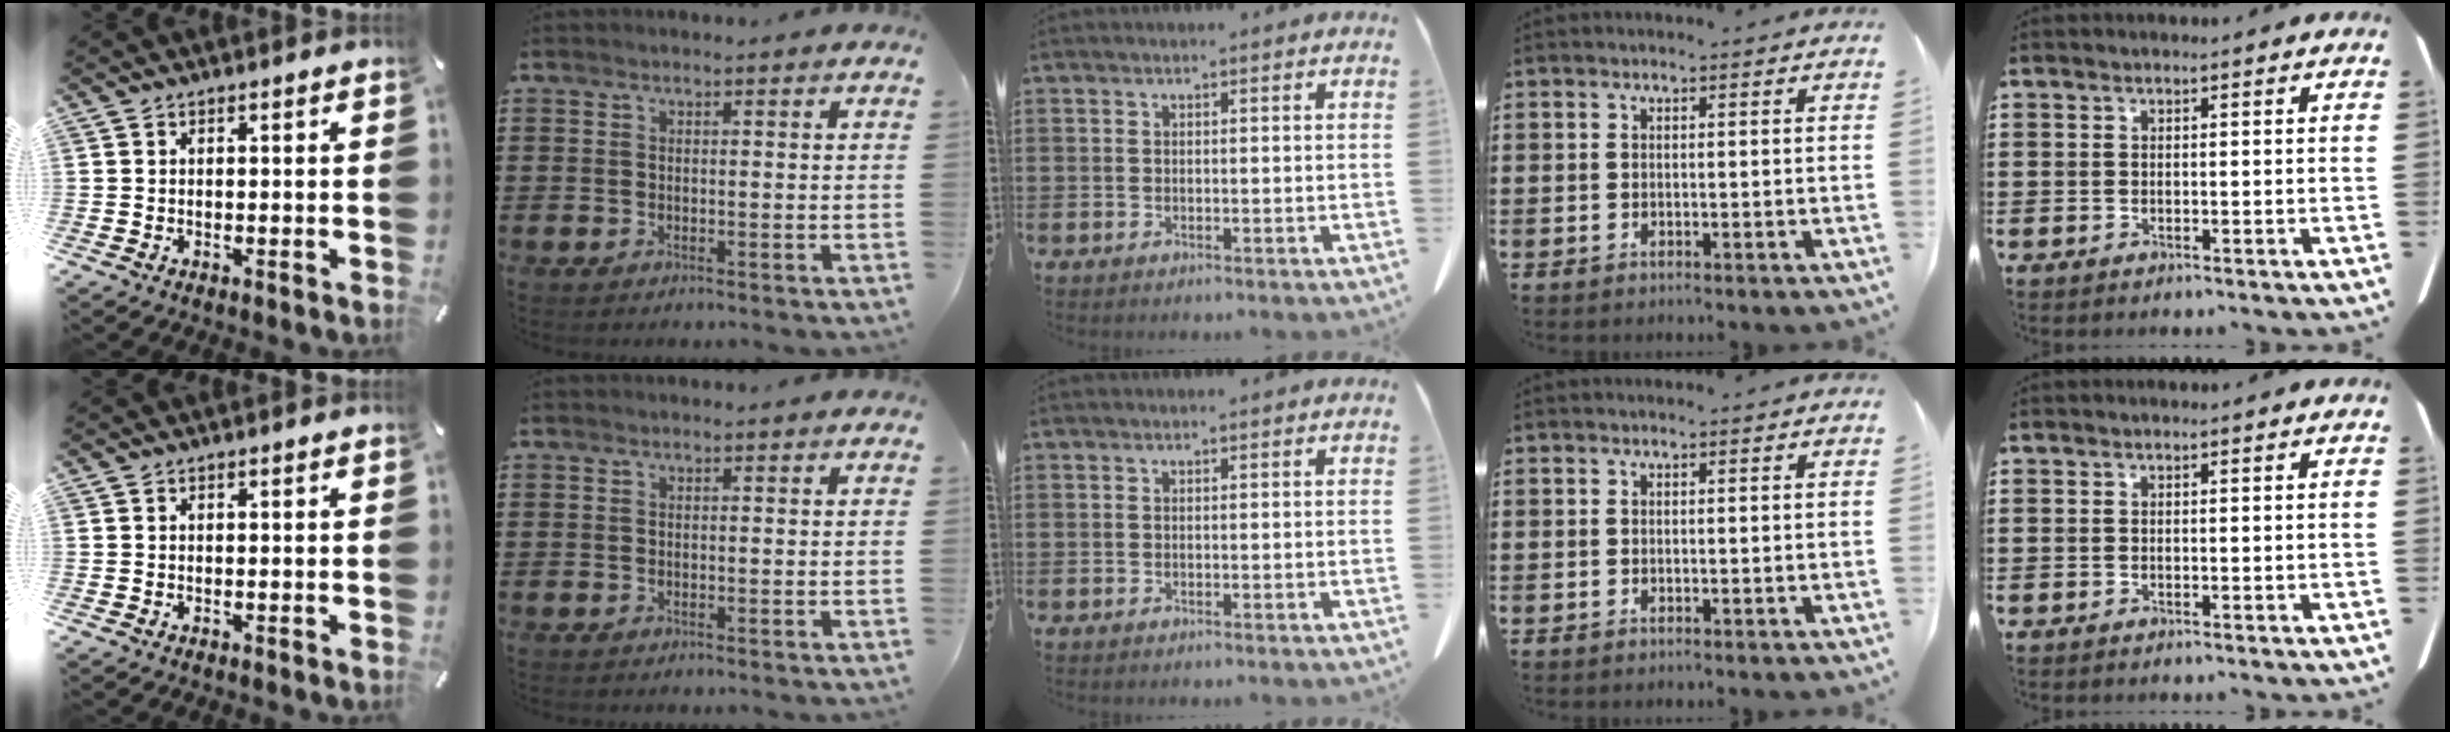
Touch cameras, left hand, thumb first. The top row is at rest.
{}